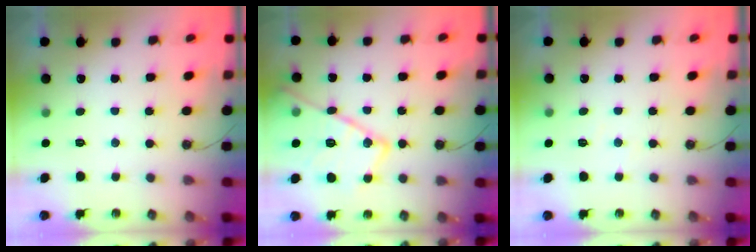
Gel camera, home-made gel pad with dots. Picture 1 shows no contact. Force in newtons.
{"total": 19.8, "press": 19.7, "slide": 1.7}
{"total": 4.0, "press": 3.9, "slide": 0.7}